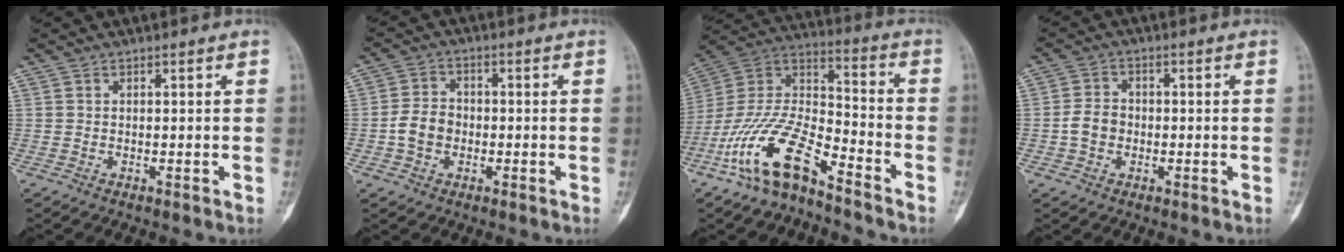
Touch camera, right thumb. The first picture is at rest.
{"total": 5.7, "force": [-1.3, 4.5, 3.3], "torque": [-0.052, 0.017, -0.029]}
{"total": 17.0, "force": [-11.2, 6.1, 11.3], "torque": [-0.215, 0.078, -0.215]}
{"total": 4.4, "force": [-0.9, 3.6, 2.5], "torque": [-0.040, 0.014, -0.021]}